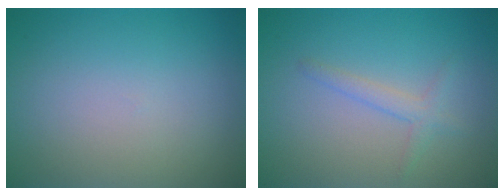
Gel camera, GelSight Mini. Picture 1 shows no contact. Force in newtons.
{"total": 1.6, "press": 1.6, "slide": 0.1}